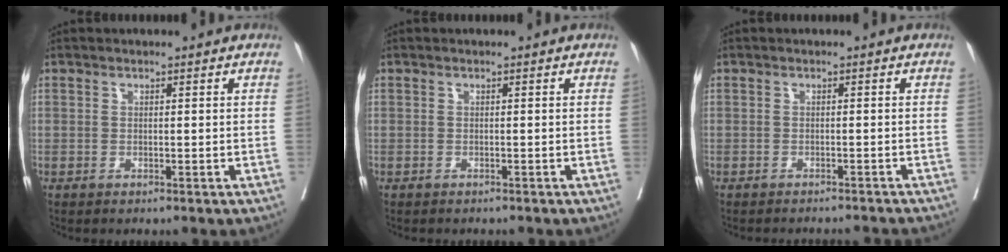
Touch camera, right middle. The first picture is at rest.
{"total": 1.4, "force": [-1.3, 0.5, 0.3], "torque": [-0.012, -0.003, -0.018]}
{"total": 7.1, "force": [-6.9, 0.5, 1.5], "torque": [-0.012, -0.005, -0.073]}